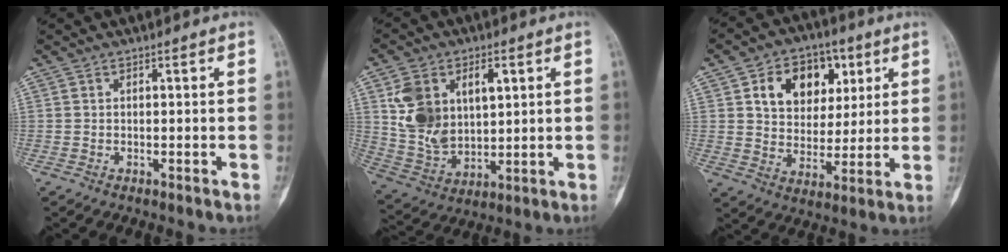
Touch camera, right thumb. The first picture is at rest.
{"total": 14.6, "force": [4.4, 9.9, 9.8], "torque": [-0.163, -0.011, 0.100]}
{"total": 13.9, "force": [5.2, 10.2, 7.9], "torque": [-0.078, -0.008, 0.086]}